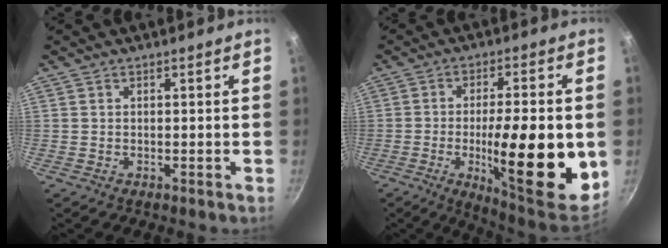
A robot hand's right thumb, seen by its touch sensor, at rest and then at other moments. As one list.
[{"total": 21.6, "force": [-3.4, 6.0, 20.5], "torque": [-0.284, -0.006, -0.049]}]